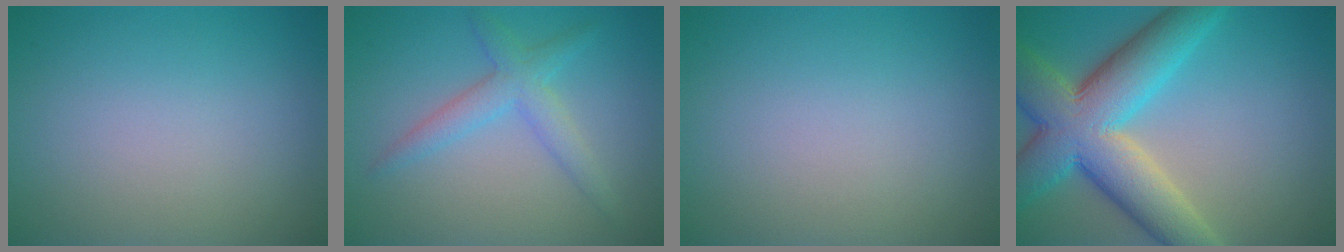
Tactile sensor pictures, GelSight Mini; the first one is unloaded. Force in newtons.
{"total": 3.0, "press": 3.0, "slide": 0.0}
{"total": 0.0}
{"total": 11.5, "press": 11.5, "slide": 0.8}